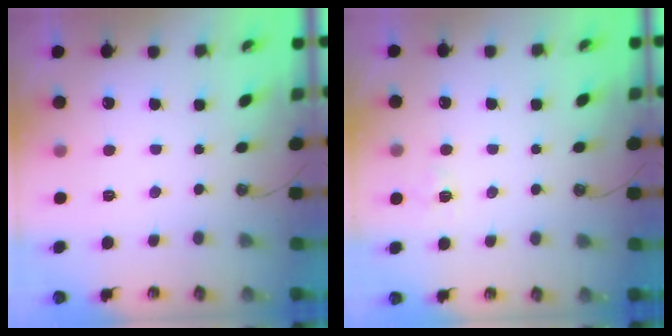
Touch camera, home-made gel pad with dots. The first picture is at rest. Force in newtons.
{"total": 3.3, "press": 3.2, "slide": 0.5}